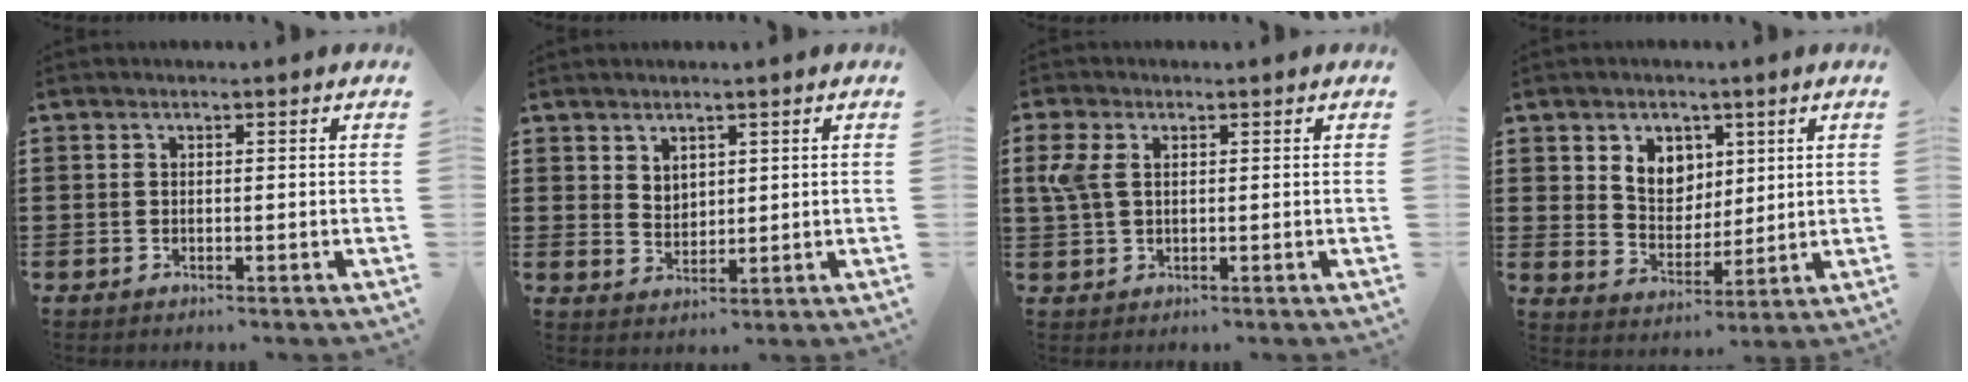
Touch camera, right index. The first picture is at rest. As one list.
[{"total": 2.8, "force": [2.3, 1.5, 0.3], "torque": [-0.012, 0.004, 0.045]}, {"total": 3.9, "force": [1.2, 2.3, 2.9], "torque": [-0.087, -0.001, 0.014]}, {"total": 5.6, "force": [2.9, 4.5, 1.7], "torque": [-0.049, 0.007, 0.051]}]